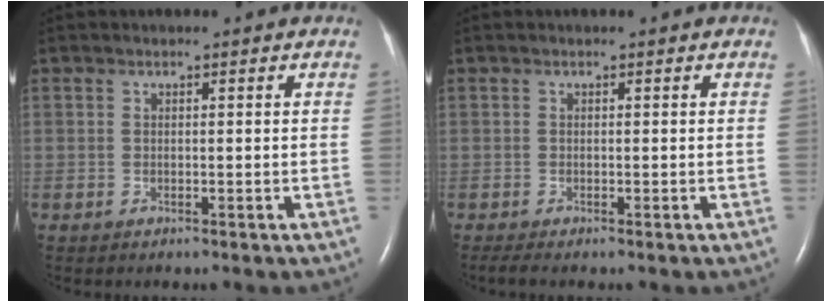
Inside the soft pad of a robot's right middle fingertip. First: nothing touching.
{"total": 1.0, "force": [-0.8, -0.1, 0.6], "torque": [-0.019, -0.006, -0.016]}